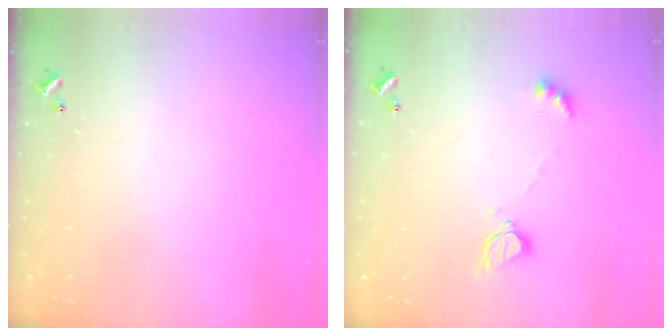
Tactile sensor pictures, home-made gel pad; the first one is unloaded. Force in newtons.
{"total": 3.0, "press": 3.0, "slide": 0.3}